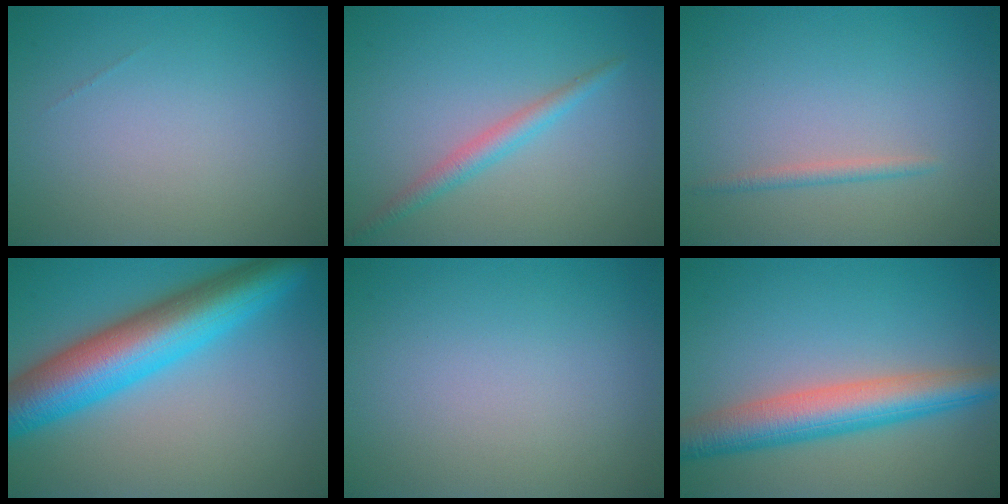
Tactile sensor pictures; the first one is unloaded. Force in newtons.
{"total": 2.0, "press": 2.0, "slide": 0.1}
{"total": 1.1, "press": 1.1, "slide": 0.0}
{"total": 10.3, "press": 10.3, "slide": 0.2}
{"total": 0.0}
{"total": 6.4, "press": 6.4, "slide": 0.2}